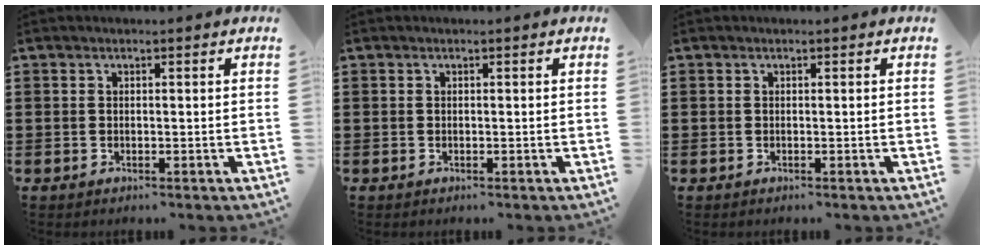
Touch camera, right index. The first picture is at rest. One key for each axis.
{"total": 0.0}
{"total": 0.0}